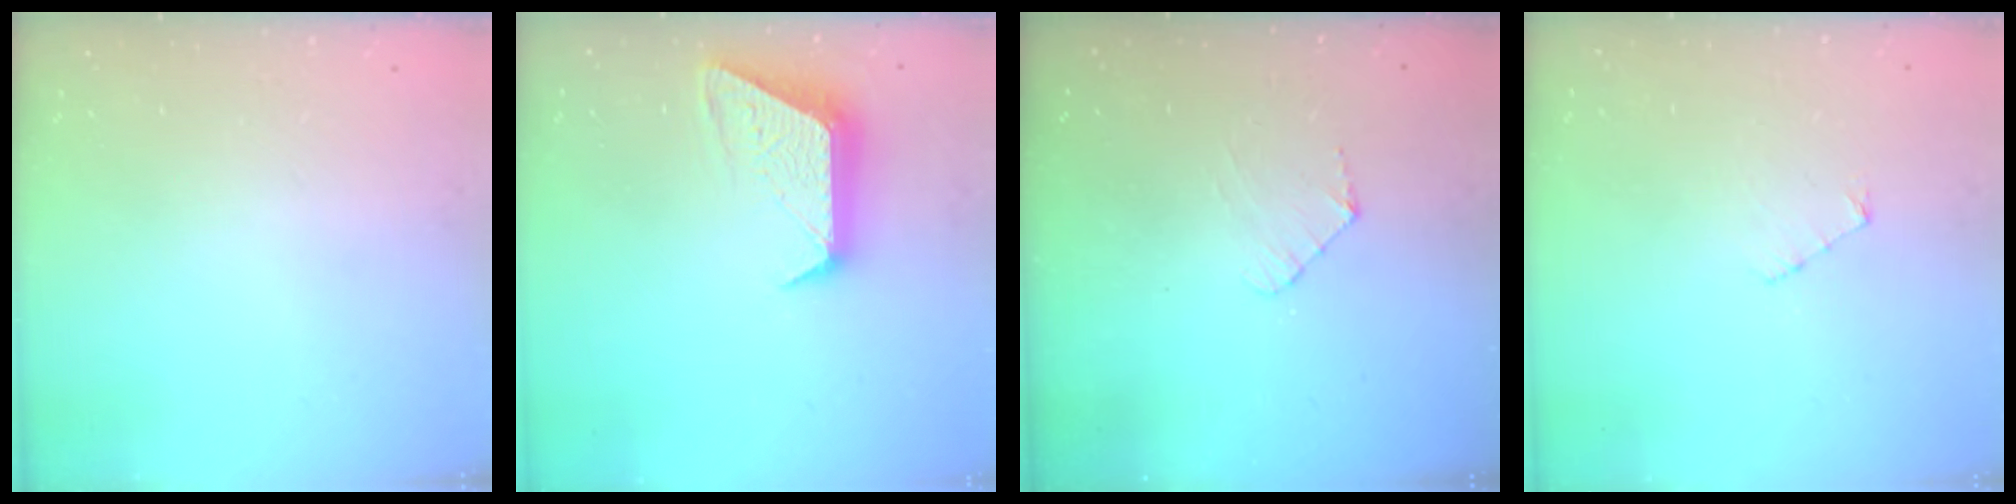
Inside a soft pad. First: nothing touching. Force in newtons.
{"total": 11.4, "press": 11.4, "slide": 0.9}
{"total": 3.6, "press": 3.6, "slide": 0.3}
{"total": 3.0, "press": 3.0, "slide": 0.3}